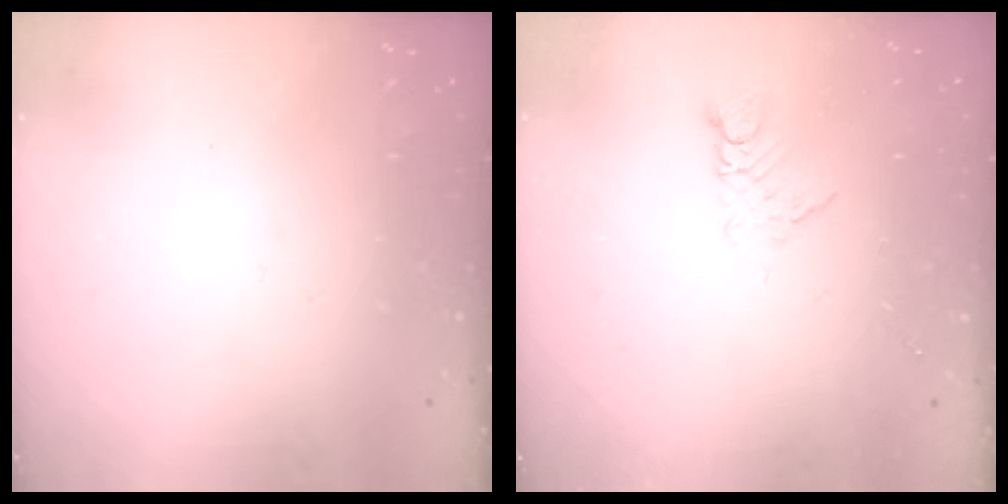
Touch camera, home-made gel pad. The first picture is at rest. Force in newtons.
{"total": 2.6, "press": 2.6, "slide": 0.3}